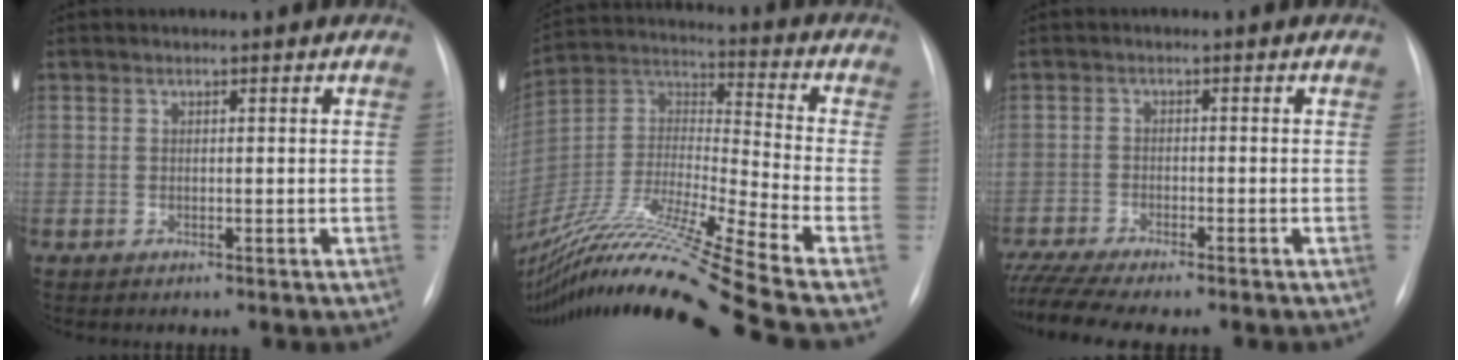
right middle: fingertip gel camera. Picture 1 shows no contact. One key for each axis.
{"total": 27.1, "fx": -21.4, "fy": -1.7, "fz": 16.5, "tx": -0.335, "ty": -0.033, "tz": -0.389}
{"total": 9.4, "fx": -8.2, "fy": 0.8, "fz": 4.5, "tx": -0.074, "ty": -0.010, "tz": -0.128}